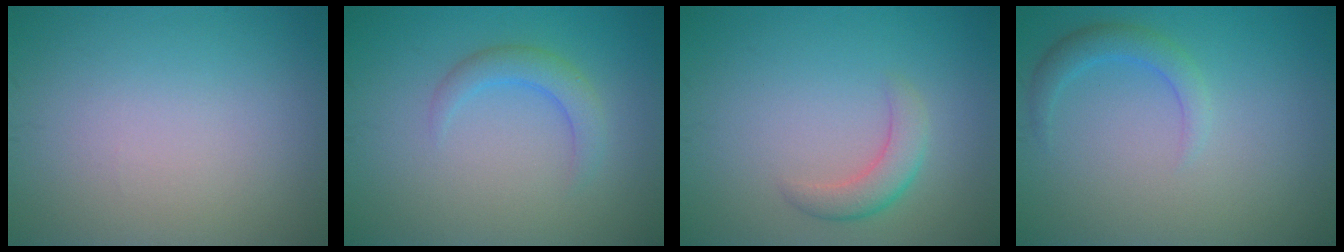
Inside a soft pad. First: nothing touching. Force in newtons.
{"total": 2.4, "press": 2.4, "slide": 0.1}
{"total": 2.5, "press": 2.5, "slide": 0.0}
{"total": 2.1, "press": 2.1, "slide": 0.1}